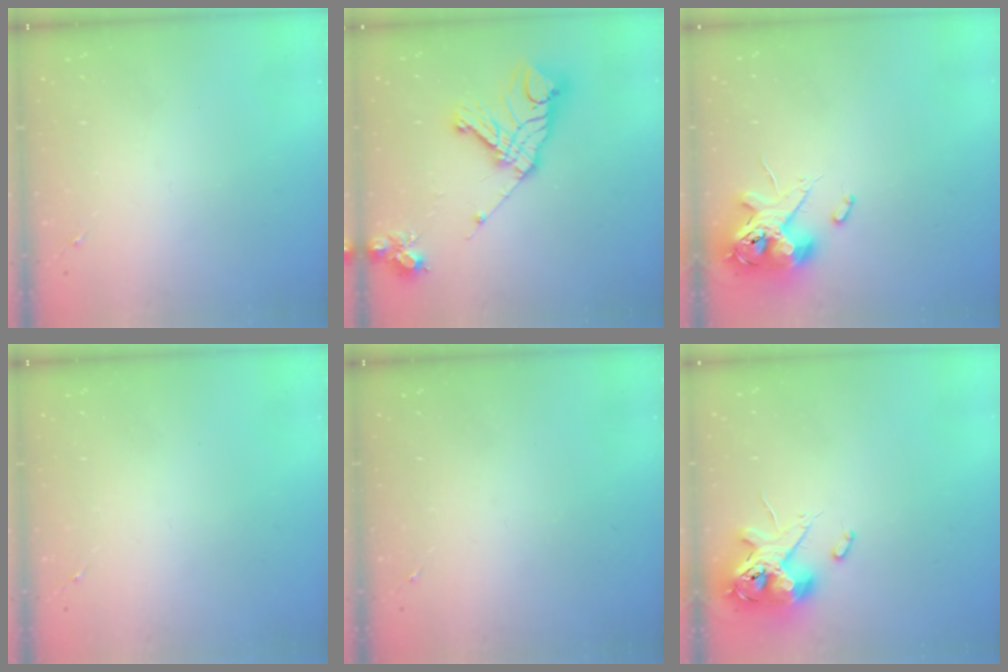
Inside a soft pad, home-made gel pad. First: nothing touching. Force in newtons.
{"total": 19.8, "press": 19.6, "slide": 2.6}
{"total": 13.2, "press": 13.0, "slide": 2.3}
{"total": 0.0}
{"total": 0.0}
{"total": 13.2, "press": 13.0, "slide": 2.3}